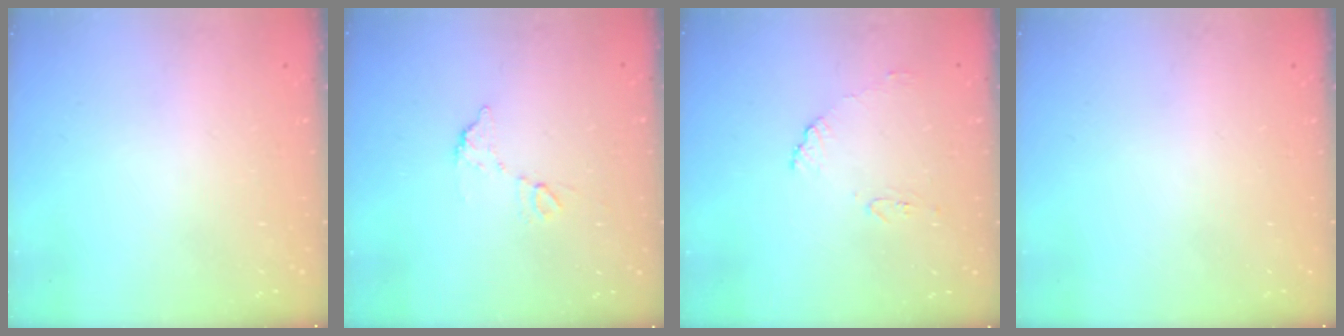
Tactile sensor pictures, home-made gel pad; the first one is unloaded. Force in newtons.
{"total": 6.7, "press": 6.7, "slide": 0.6}
{"total": 8.2, "press": 8.1, "slide": 0.8}
{"total": 0.0}